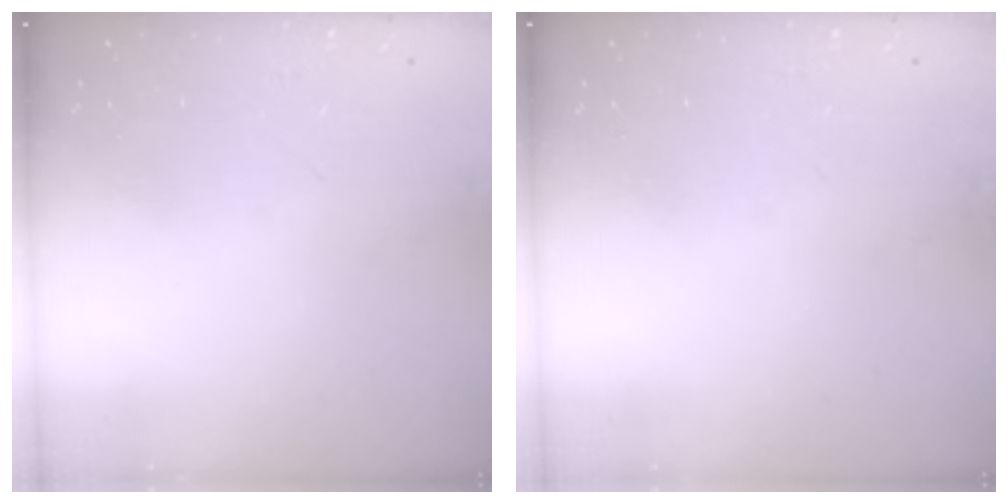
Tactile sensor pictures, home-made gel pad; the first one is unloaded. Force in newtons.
{"total": 0.0}